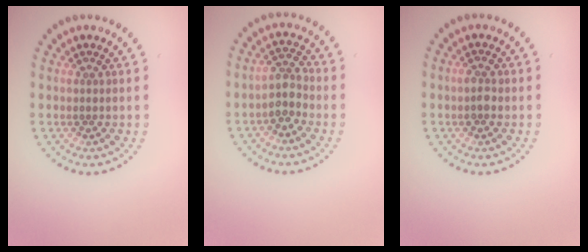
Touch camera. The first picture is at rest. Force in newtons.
{"total": 2.3, "press": 2.0, "slide": 1.2}
{"total": 1.5, "press": 1.5, "slide": 0.1}